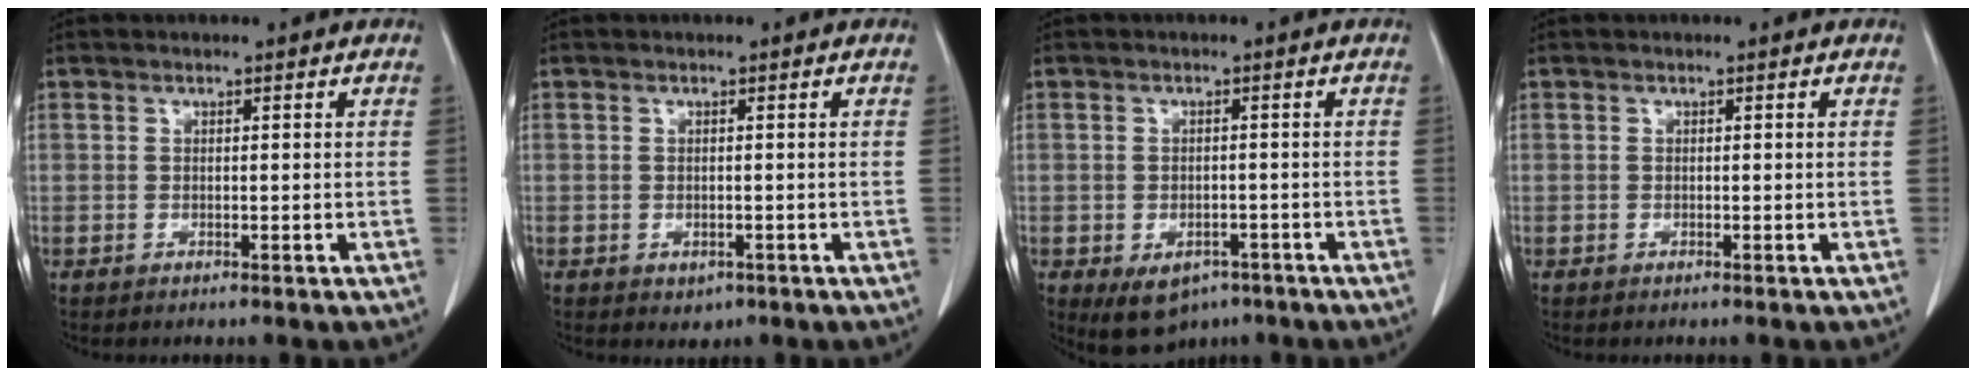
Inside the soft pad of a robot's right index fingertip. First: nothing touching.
{"total": 1.7, "force": [-0.8, 1.3, 0.8], "torque": [-0.010, 0.001, -0.002]}
{"total": 6.4, "force": [-3.7, 4.3, 2.9], "torque": [-0.043, 0.000, -0.044]}
{"total": 0.0}